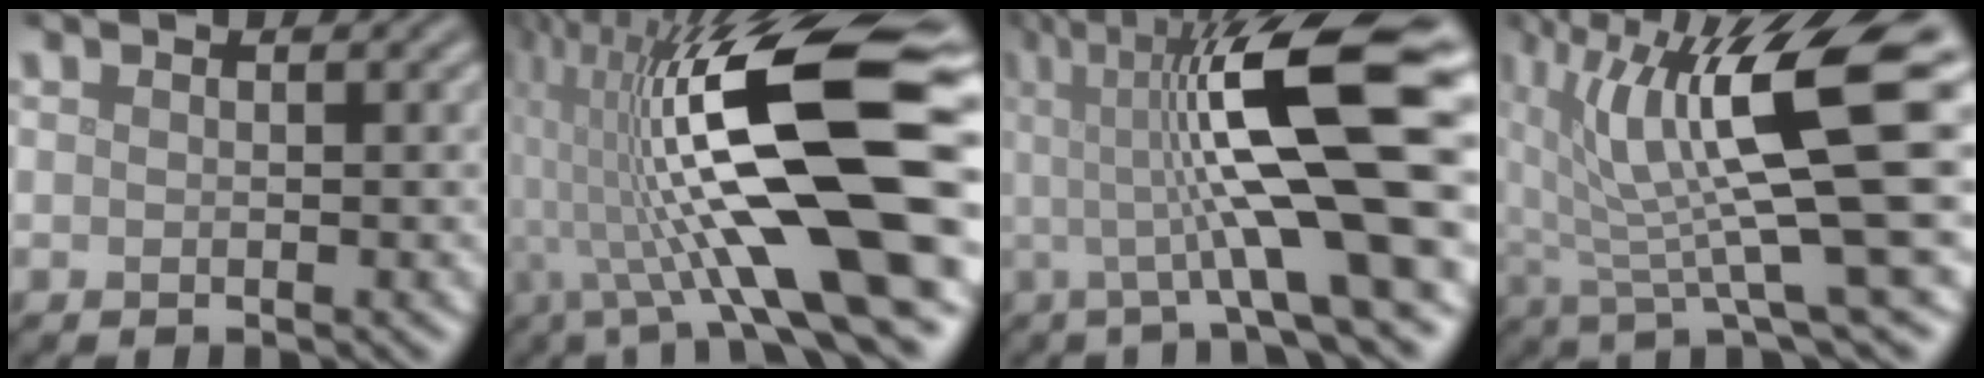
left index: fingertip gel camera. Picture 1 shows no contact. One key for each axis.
{"total": 17.2, "fx": 0.3, "fy": 4.8, "fz": 16.5, "tx": -0.283, "ty": 0.021, "tz": -0.001}
{"total": 14.5, "fx": 1.4, "fy": 3.3, "fz": 14.1, "tx": -0.204, "ty": 0.020, "tz": 0.013}
{"total": 12.5, "fx": 3.4, "fy": 2.5, "fz": 11.7, "tx": -0.194, "ty": 0.008, "tz": 0.062}